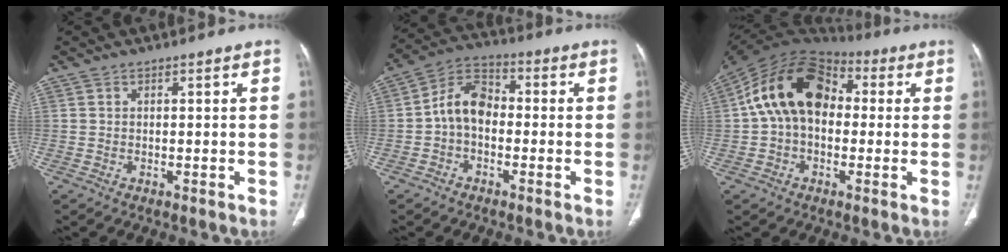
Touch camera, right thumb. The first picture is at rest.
{"total": 8.4, "force": [-1.1, 5.8, 6.0], "torque": [-0.092, 0.029, -0.036]}
{"total": 17.3, "force": [2.2, 11.9, 12.4], "torque": [-0.199, 0.042, 0.027]}